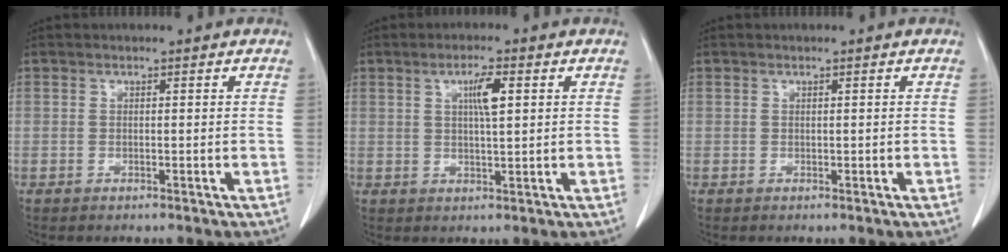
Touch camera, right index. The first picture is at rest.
{"total": 4.2, "force": [1.3, 0.5, 3.9], "torque": [-0.069, 0.000, 0.021]}
{"total": 0.0}